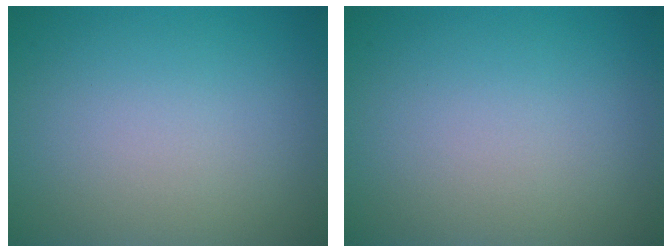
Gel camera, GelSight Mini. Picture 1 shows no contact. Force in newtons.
{"total": 0.0}